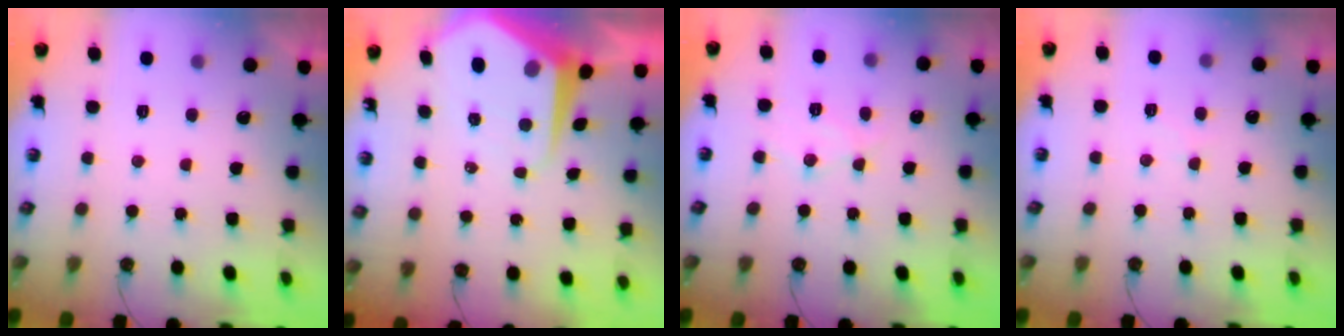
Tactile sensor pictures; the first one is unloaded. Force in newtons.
{"total": 10.1, "press": 10.0, "slide": 1.0}
{"total": 8.9, "press": 8.9, "slide": 0.1}
{"total": 6.5, "press": 6.4, "slide": 0.9}